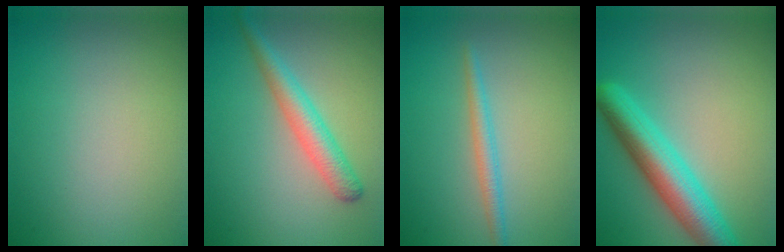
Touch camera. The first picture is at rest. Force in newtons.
{"total": 3.3, "press": 3.3, "slide": 0.2}
{"total": 1.8, "press": 1.8, "slide": 0.1}
{"total": 6.5, "press": 6.5, "slide": 0.3}